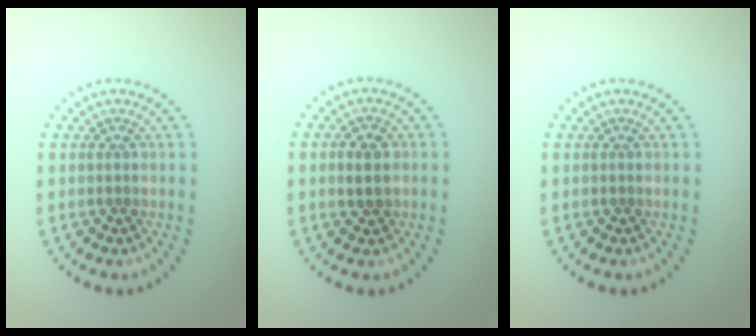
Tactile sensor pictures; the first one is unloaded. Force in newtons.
{"total": 2.2, "press": 2.2, "slide": 0.1}
{"total": 0.0}